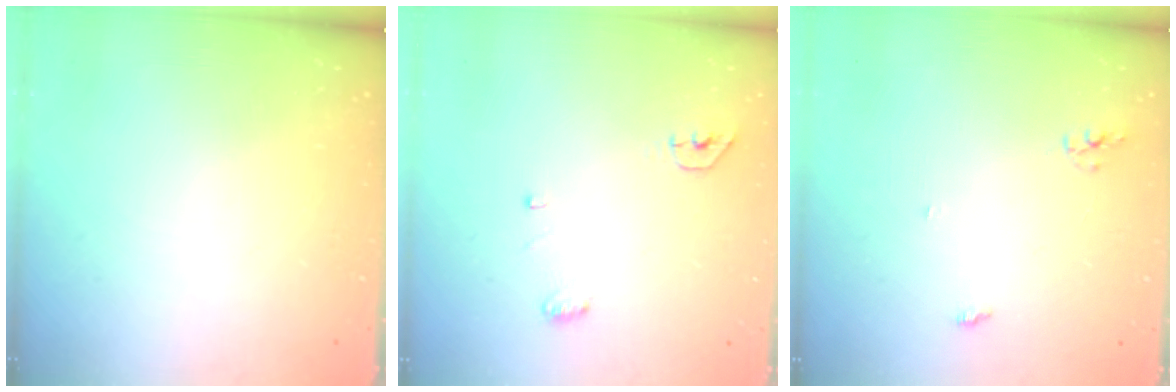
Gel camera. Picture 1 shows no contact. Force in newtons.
{"total": 4.4, "press": 4.3, "slide": 0.8}
{"total": 3.7, "press": 3.7, "slide": 0.1}